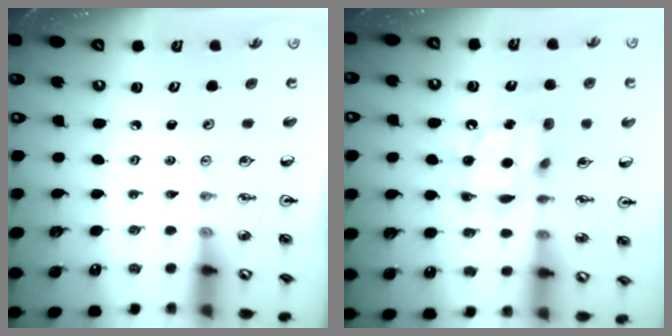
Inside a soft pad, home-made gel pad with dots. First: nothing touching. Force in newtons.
{"total": 14.5, "press": 14.4, "slide": 1.8}